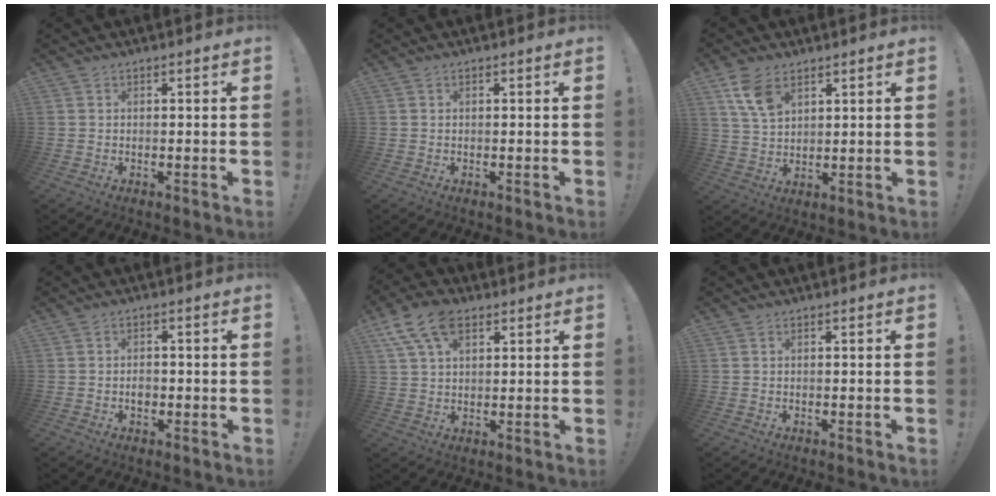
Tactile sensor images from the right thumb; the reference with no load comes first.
{"total": 0.0}
{"total": 8.6, "force": [5.0, 4.9, 5.1], "torque": [-0.085, -0.019, 0.097]}
{"total": 2.8, "force": [-1.0, 2.0, 1.7], "torque": [-0.018, 0.003, -0.020]}
{"total": 11.4, "force": [5.7, 6.7, 7.3], "torque": [-0.127, -0.012, 0.104]}
{"total": 0.0}